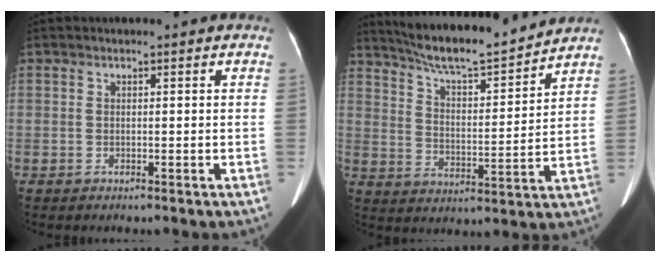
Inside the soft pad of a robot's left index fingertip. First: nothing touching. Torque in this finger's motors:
{"motor_torque": [0.23, -0.70, 0.26, 0.07]}